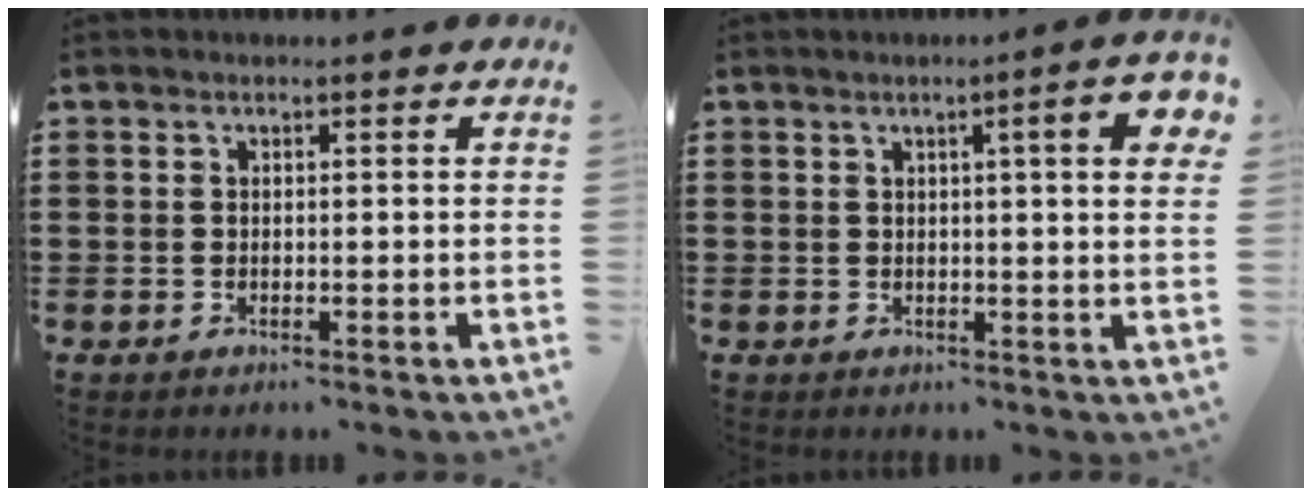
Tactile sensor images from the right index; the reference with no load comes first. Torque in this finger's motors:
{"motor_torque": [0.45, 0.20, 0.18, 0.07]}